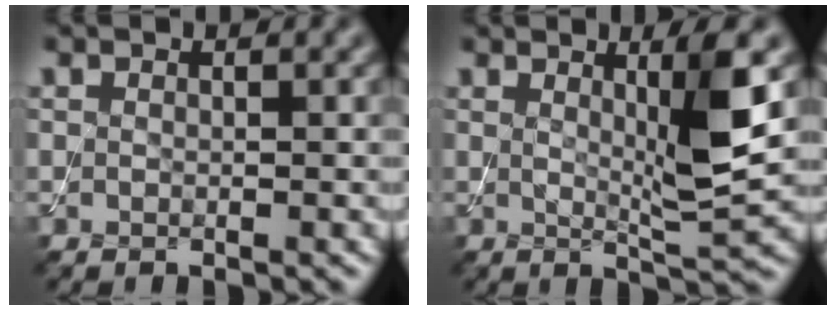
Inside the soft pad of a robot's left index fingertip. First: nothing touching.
{"total": 5.1, "force": [1.5, 0.5, 4.8], "torque": [-0.077, -0.014, 0.029]}